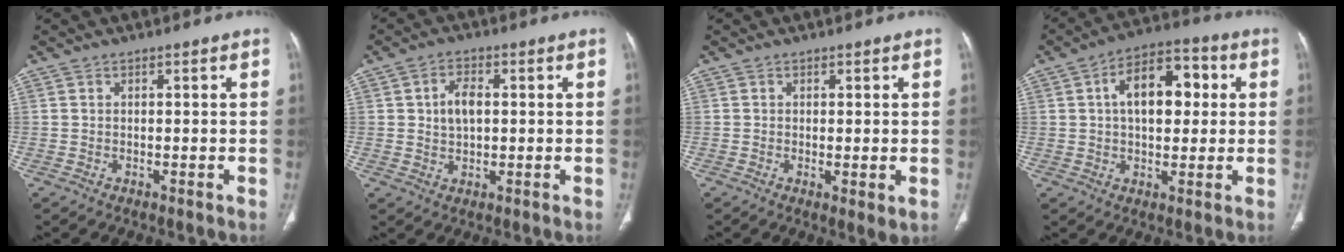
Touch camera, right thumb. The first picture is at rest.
{"total": 5.2, "force": [0.8, 3.3, 3.9], "torque": [-0.063, 0.003, 0.014]}
{"total": 2.8, "force": [-0.2, 0.8, 2.6], "torque": [-0.048, -0.013, -0.005]}
{"total": 12.7, "force": [2.4, 7.4, 10.1], "torque": [-0.129, 0.023, 0.030]}